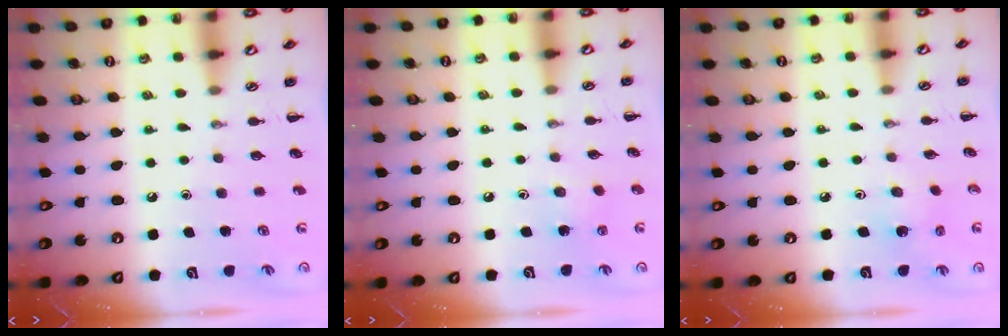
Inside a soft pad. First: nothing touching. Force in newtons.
{"total": 4.9, "press": 4.8, "slide": 1.1}
{"total": 2.6, "press": 2.5, "slide": 0.8}